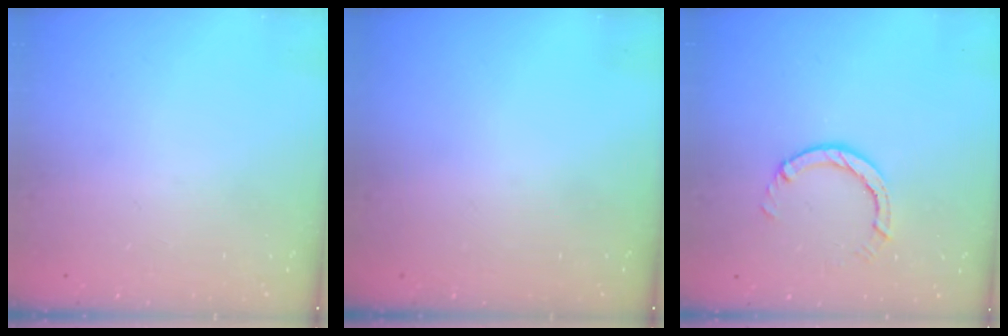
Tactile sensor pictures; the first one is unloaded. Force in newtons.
{"total": 0.0}
{"total": 2.9, "press": 2.9, "slide": 0.5}